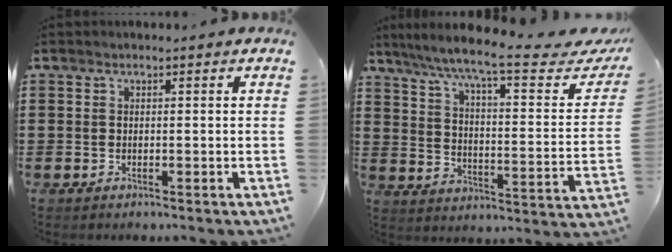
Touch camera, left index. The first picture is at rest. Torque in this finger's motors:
{"motor_torque": [1.82, 0.32, 0.49, 0.18]}